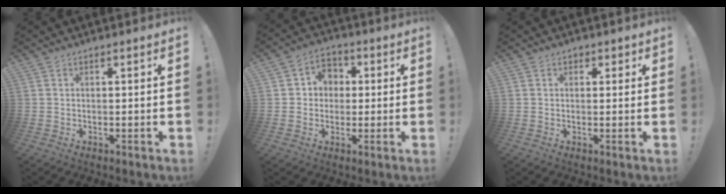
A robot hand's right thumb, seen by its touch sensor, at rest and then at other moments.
{"total": 6.5, "force": [0.0, 6.3, 1.8], "torque": [-0.025, 0.008, 0.003]}
{"total": 1.5, "force": [0.4, 1.3, 0.5], "torque": [0.001, -0.001, 0.004]}